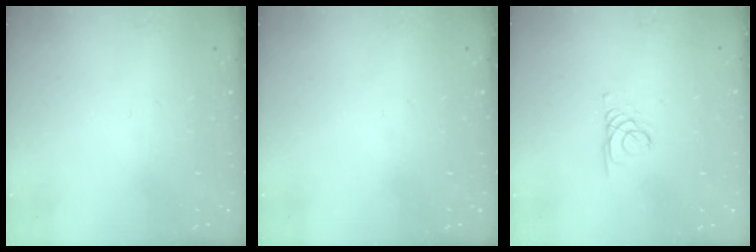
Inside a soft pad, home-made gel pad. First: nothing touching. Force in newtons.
{"total": 0.0}
{"total": 1.4, "press": 1.3, "slide": 0.1}